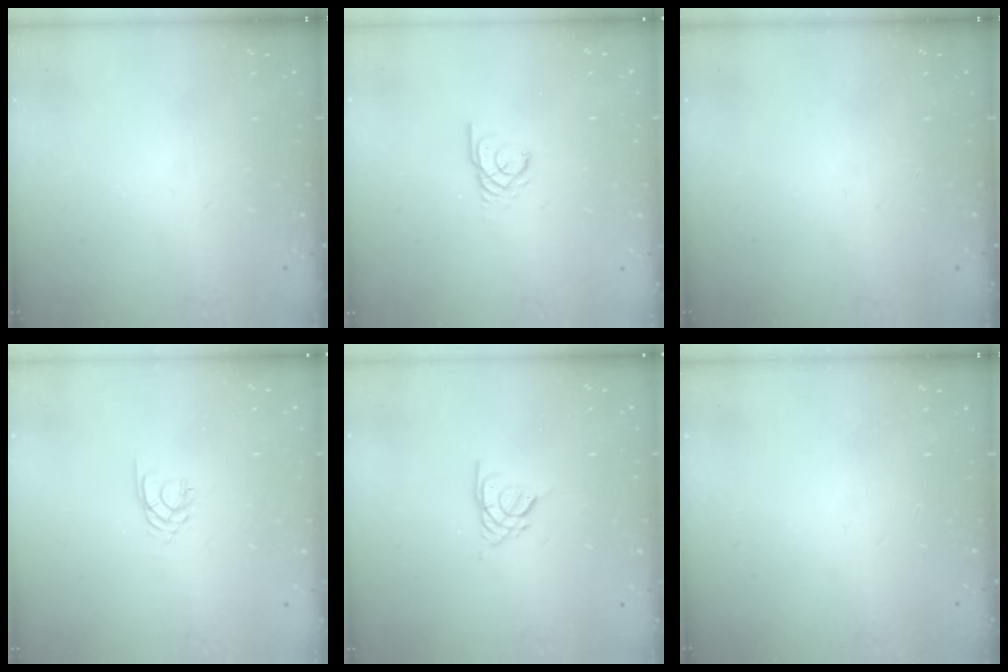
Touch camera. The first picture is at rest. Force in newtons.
{"total": 2.9, "press": 2.9, "slide": 0.2}
{"total": 0.0}
{"total": 1.9, "press": 1.9, "slide": 0.2}
{"total": 2.6, "press": 2.6, "slide": 0.6}
{"total": 0.0}